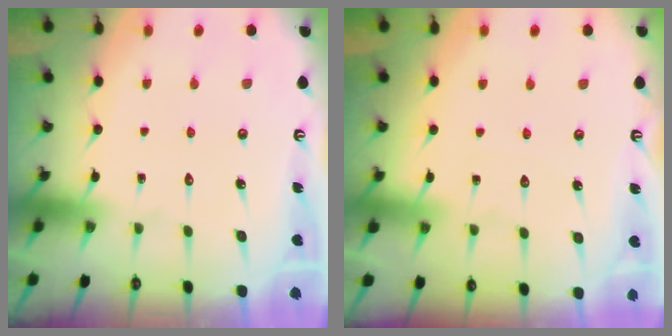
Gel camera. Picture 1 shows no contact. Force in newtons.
{"total": 2.0, "press": 2.0, "slide": 0.3}